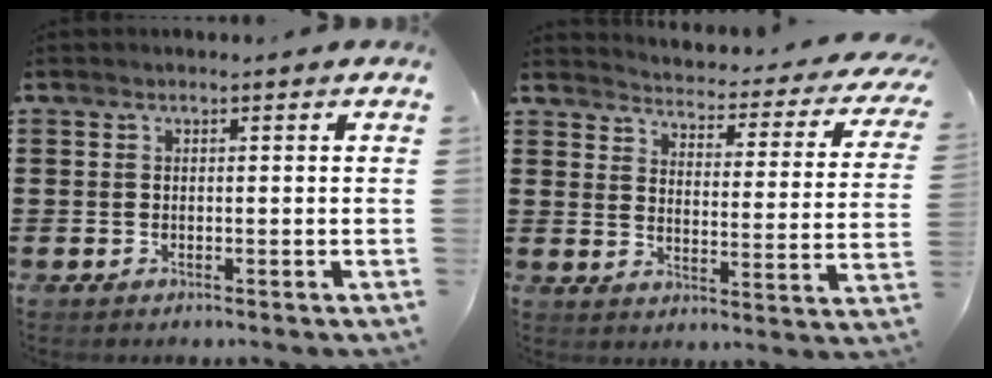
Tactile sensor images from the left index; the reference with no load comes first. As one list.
[{"total": 2.6, "force": [2.5, 0.0, 0.7], "torque": [-0.033, -0.029, 0.032]}]